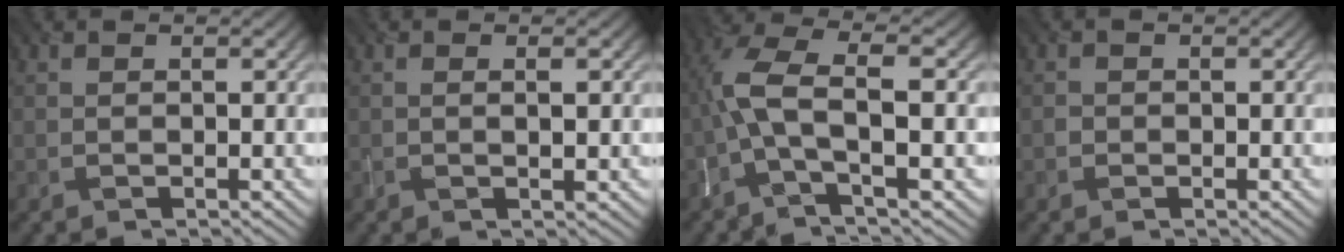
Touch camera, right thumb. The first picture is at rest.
{"total": 1.4, "force": [0.1, 0.2, 1.4], "torque": [-0.027, 0.003, 0.002]}
{"total": 7.3, "force": [-1.2, 2.0, 6.9], "torque": [-0.154, 0.023, -0.039]}
{"total": 0.8, "force": [-0.3, 0.8, 0.1], "torque": [-0.003, -0.005, -0.007]}